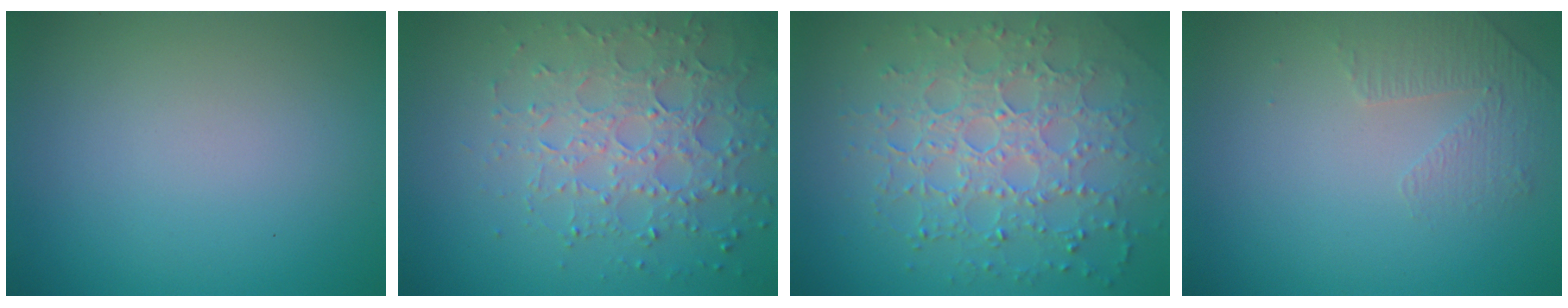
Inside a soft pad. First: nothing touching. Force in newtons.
{"total": 4.8, "press": 4.3, "slide": 2.1}
{"total": 7.3, "press": 5.4, "slide": 5.0}
{"total": 1.4, "press": 0.9, "slide": 1.1}